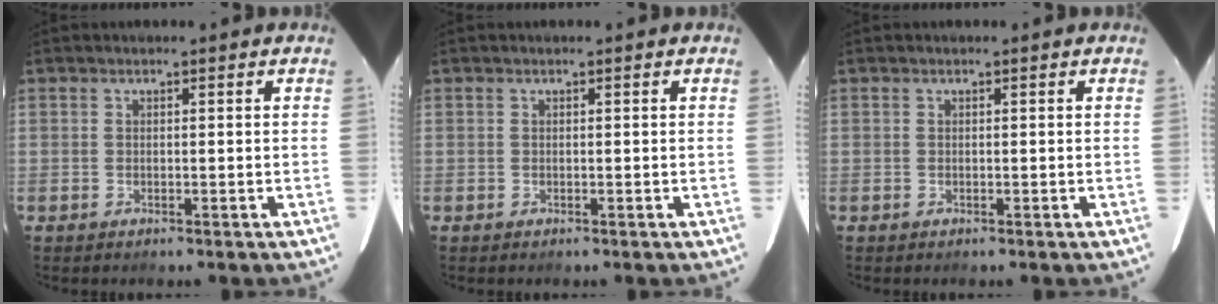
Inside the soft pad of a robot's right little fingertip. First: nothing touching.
{"total": 0.0}
{"total": 0.0}